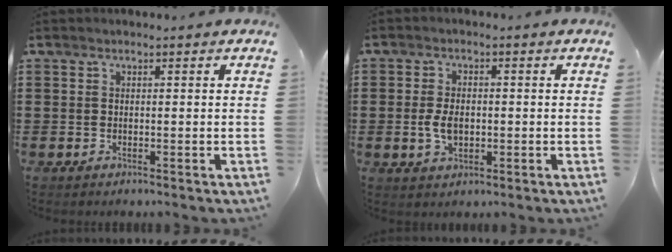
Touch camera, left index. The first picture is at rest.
{"total": 4.1, "force": [-0.4, 2.5, 3.2], "torque": [-0.076, 0.001, -0.012]}